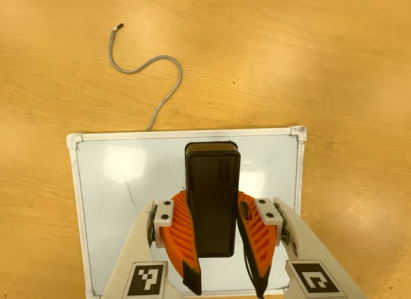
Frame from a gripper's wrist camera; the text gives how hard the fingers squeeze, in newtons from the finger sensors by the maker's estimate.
{"total": 9.7, "left": 8.4, "right": 11.0}